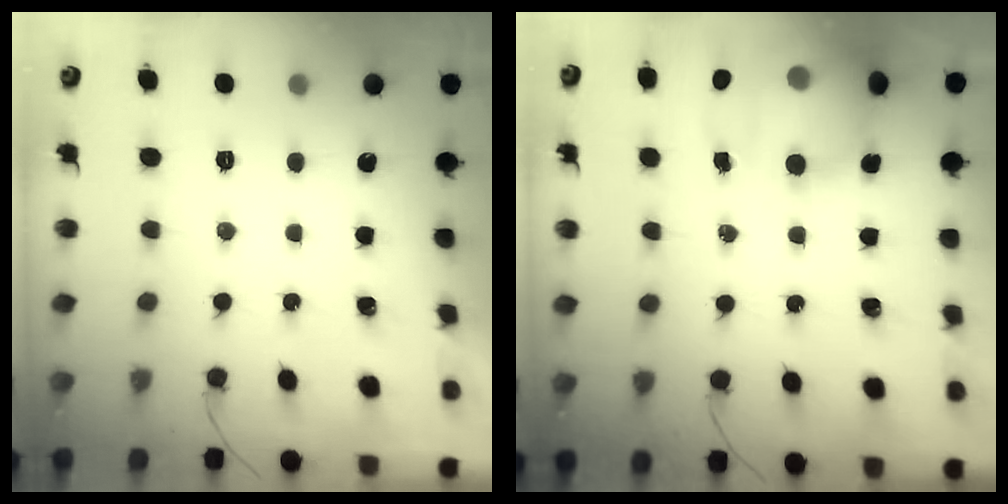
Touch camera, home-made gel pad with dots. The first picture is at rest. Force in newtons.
{"total": 15.2, "press": 14.7, "slide": 3.8}